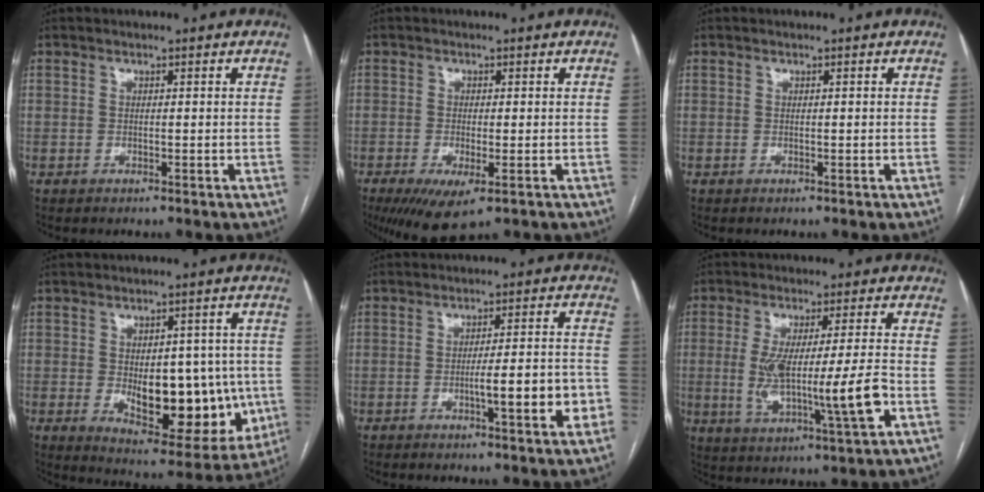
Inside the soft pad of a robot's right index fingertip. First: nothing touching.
{"total": 6.5, "force": [-3.5, 1.8, 5.2], "torque": [-0.081, -0.017, -0.052]}
{"total": 0.0}
{"total": 17.2, "force": [-2.4, 8.2, 14.9], "torque": [-0.201, 0.001, -0.008]}
{"total": 8.8, "force": [-3.0, 0.9, 8.2], "torque": [-0.114, 0.011, -0.038]}
{"total": 13.4, "force": [-2.2, 1.0, 13.1], "torque": [-0.241, -0.006, -0.031]}